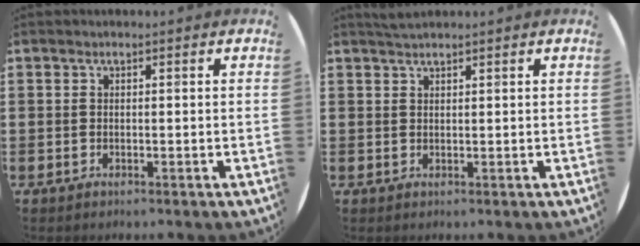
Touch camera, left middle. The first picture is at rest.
{"total": 1.3, "force": [1.2, 0.0, 0.3], "torque": [-0.008, 0.002, 0.023]}